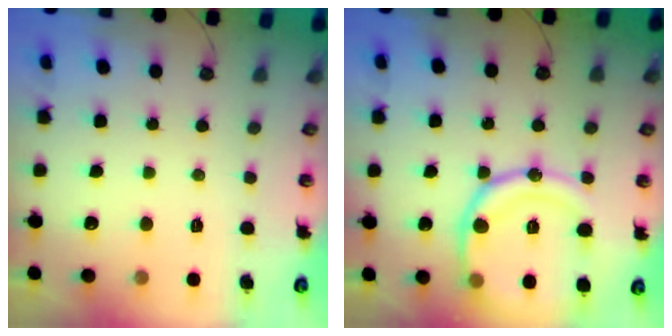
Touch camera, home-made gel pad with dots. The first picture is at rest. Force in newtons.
{"total": 17.6, "press": 17.5, "slide": 1.9}